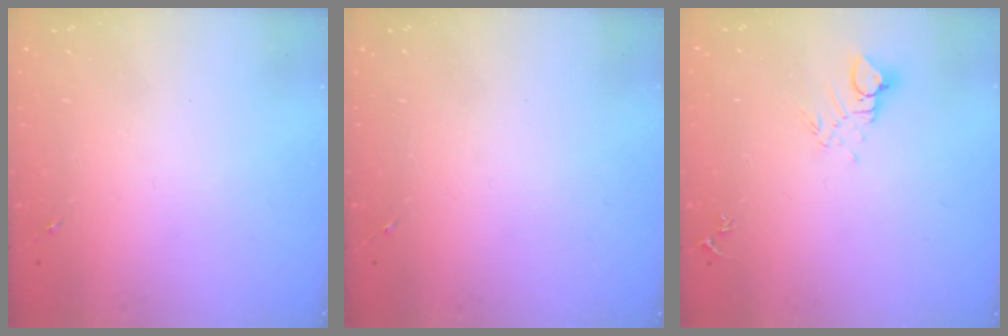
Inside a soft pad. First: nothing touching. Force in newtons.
{"total": 0.0}
{"total": 6.7, "press": 6.7, "slide": 0.4}